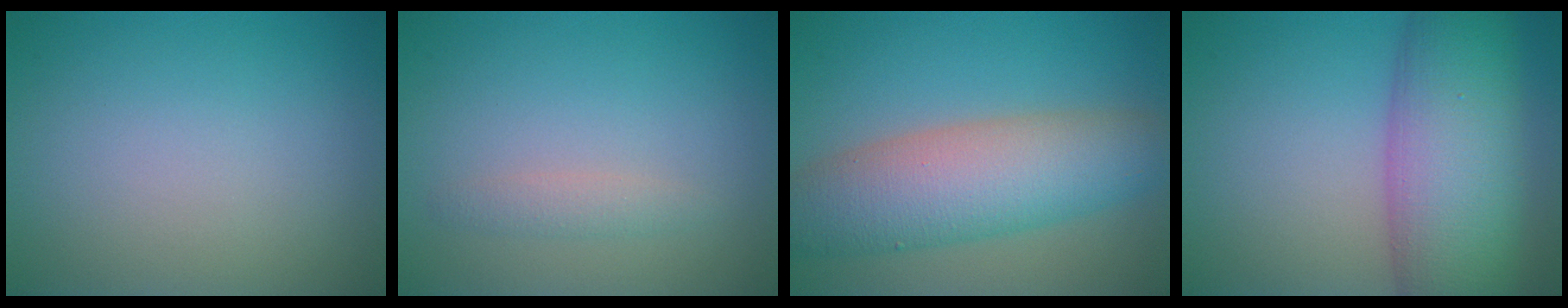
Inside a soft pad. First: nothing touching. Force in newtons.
{"total": 1.3, "press": 1.3, "slide": 0.0}
{"total": 8.4, "press": 8.4, "slide": 0.3}
{"total": 10.8, "press": 10.8, "slide": 0.4}